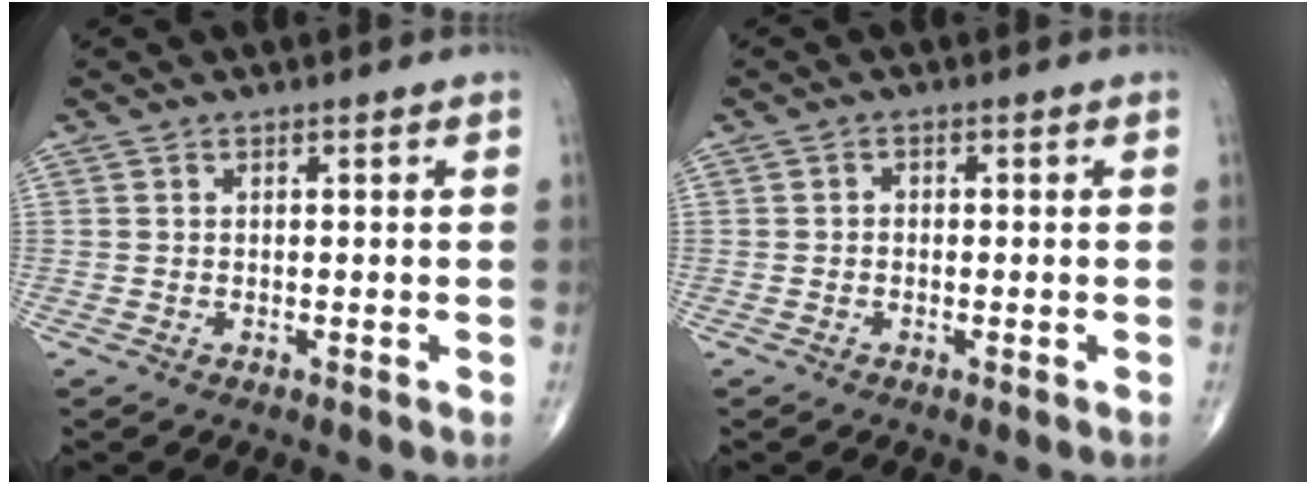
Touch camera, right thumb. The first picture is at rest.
{"total": 0.9, "force": [-0.3, 0.7, 0.4], "torque": [0.003, 0.004, -0.010]}